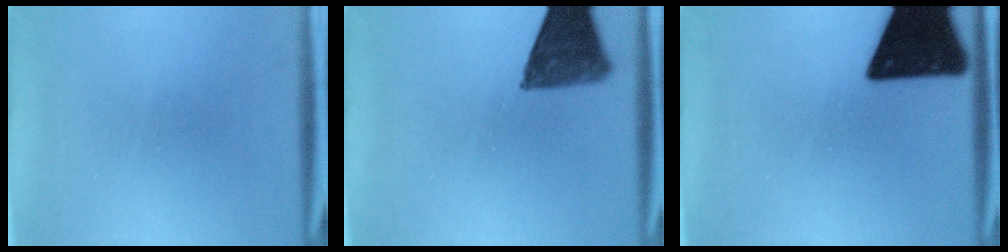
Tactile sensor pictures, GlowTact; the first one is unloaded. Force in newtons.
{"total": 10.0}
{"total": 18.9}